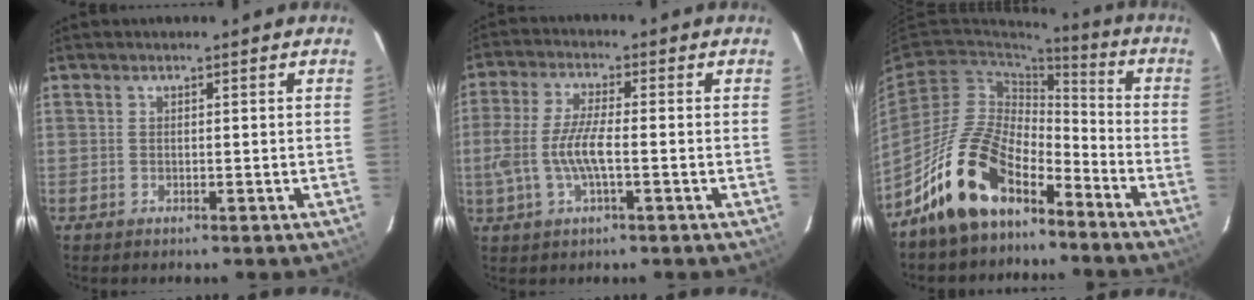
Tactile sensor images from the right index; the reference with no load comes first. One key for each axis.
{"total": 8.9, "fx": -1.7, "fy": 2.3, "fz": 8.4, "tx": -0.180, "ty": -0.002, "tz": -0.033}
{"total": 15.5, "fx": -10.7, "fy": 7.1, "fz": 8.6, "tx": -0.166, "ty": 0.023, "tz": -0.196}